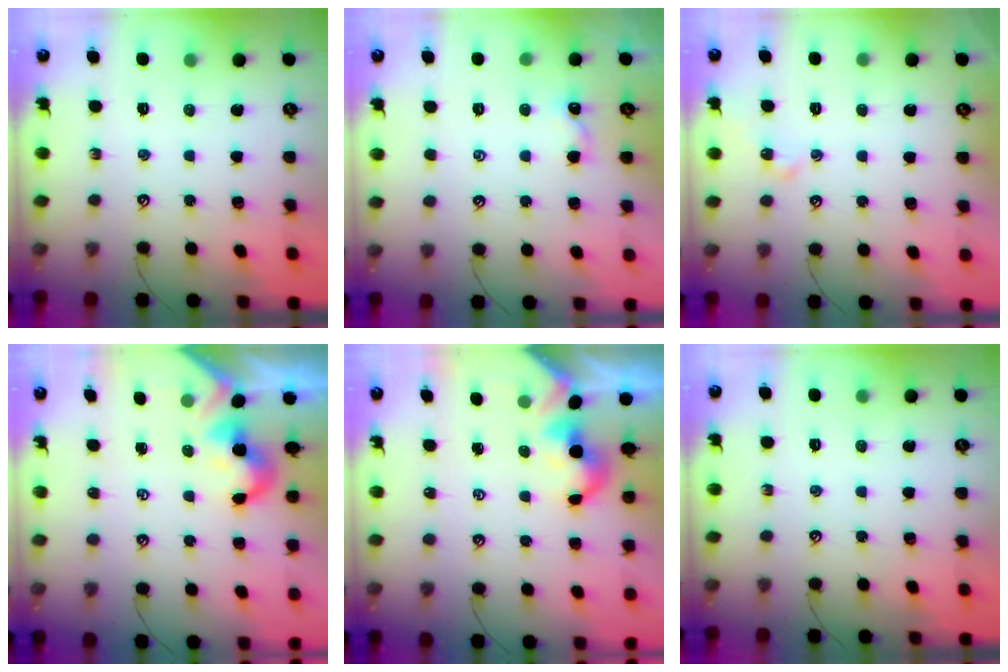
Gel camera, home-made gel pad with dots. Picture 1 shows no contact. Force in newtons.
{"total": 2.3, "press": 2.2, "slide": 0.3}
{"total": 0.5, "press": 0.4, "slide": 0.4}
{"total": 2.1, "press": 2.1, "slide": 0.3}
{"total": 2.2, "press": 2.2, "slide": 0.3}
{"total": 0.0}